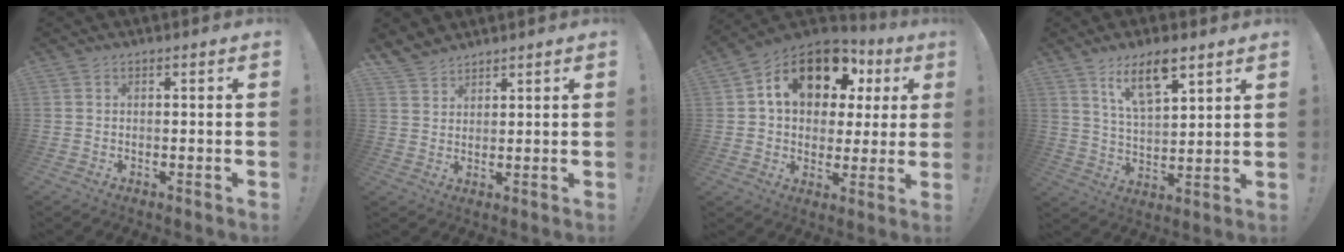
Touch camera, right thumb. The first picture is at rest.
{"total": 4.7, "force": [4.2, 2.0, 0.8], "torque": [-0.014, -0.029, 0.080]}
{"total": 17.4, "force": [7.6, 11.1, 11.0], "torque": [-0.177, -0.024, 0.135]}
{"total": 11.0, "force": [7.3, 4.1, 7.1], "torque": [-0.118, -0.034, 0.127]}